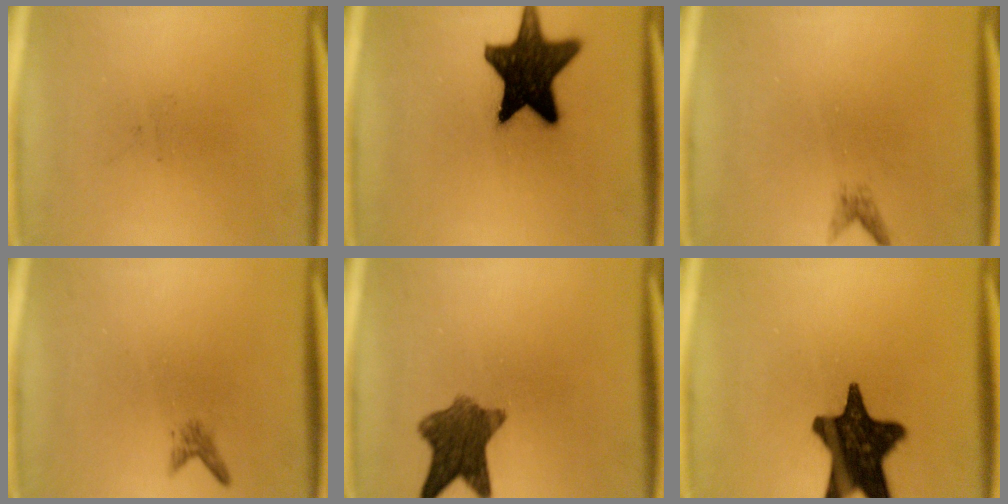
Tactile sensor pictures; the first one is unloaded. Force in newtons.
{"total": 17.6}
{"total": 1.1}
{"total": 1.1}
{"total": 8.4}
{"total": 16.5}